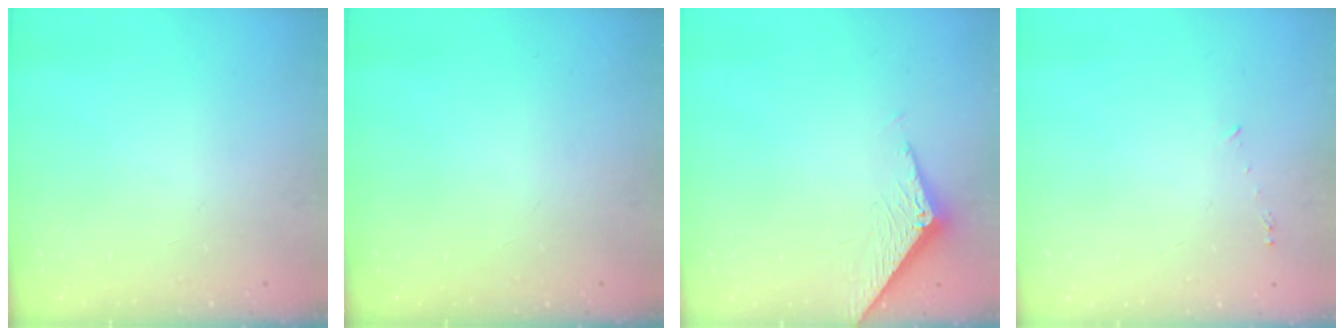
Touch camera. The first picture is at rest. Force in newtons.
{"total": 0.0}
{"total": 4.0, "press": 4.0, "slide": 0.1}
{"total": 3.2, "press": 3.2, "slide": 0.2}